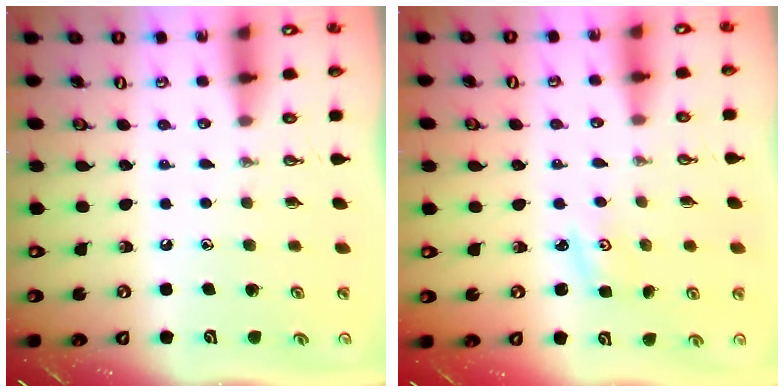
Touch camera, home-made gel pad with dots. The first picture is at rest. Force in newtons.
{"total": 2.5, "press": 2.5, "slide": 0.3}